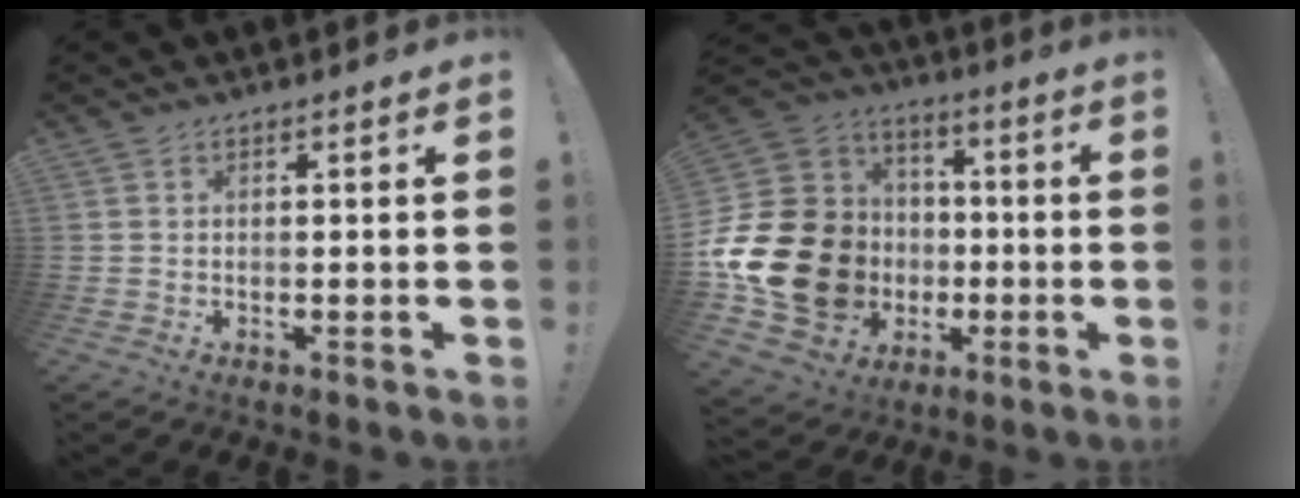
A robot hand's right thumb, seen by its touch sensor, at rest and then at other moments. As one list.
[{"total": 25.2, "force": [-4.6, 20.6, 13.7], "torque": [-0.282, 0.025, -0.025]}]